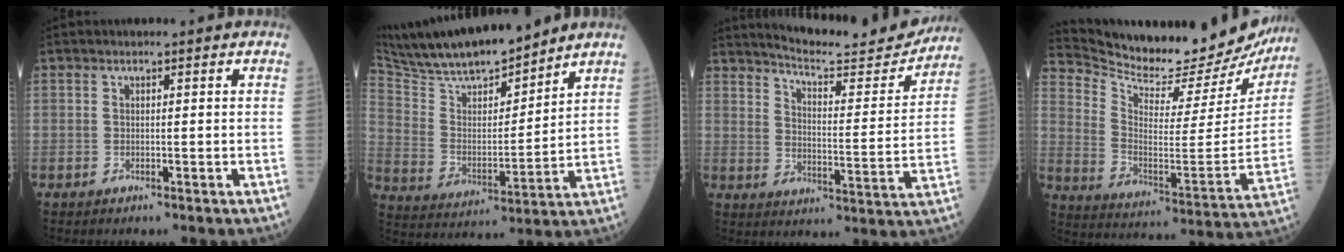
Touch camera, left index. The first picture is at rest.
{"total": 17.8, "force": [15.8, 2.6, 7.9], "torque": [-0.148, 0.005, 0.281]}
{"total": 16.9, "force": [16.2, 1.4, 4.8], "torque": [-0.073, -0.050, 0.216]}
{"total": 24.7, "force": [23.3, 5.2, 6.2], "torque": [-0.109, -0.080, 0.322]}